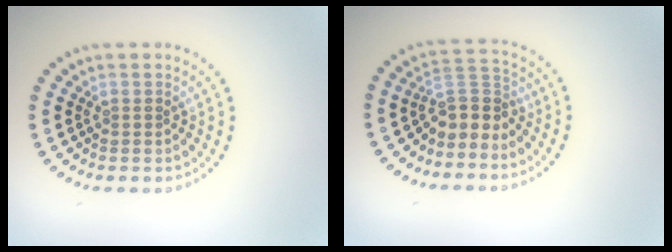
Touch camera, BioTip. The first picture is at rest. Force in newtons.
{"total": 3.2, "press": 2.4, "slide": 2.2}